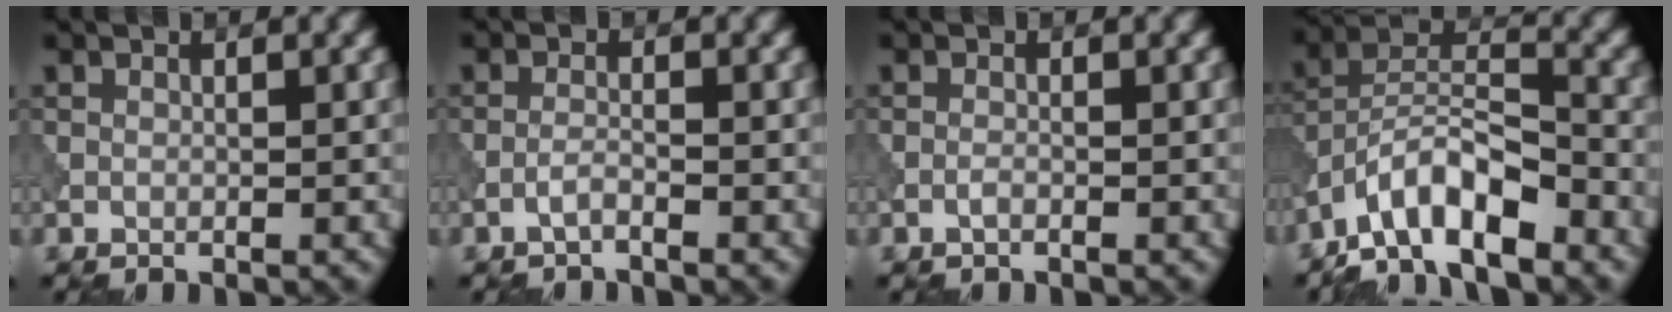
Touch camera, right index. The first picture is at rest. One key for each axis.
{"total": 1.2, "fx": -0.9, "fy": 0.1, "fz": 0.7, "tx": -0.014, "ty": 0.005, "tz": -0.022}
{"total": 0.6, "fx": -0.4, "fy": 0.1, "fz": 0.4, "tx": -0.011, "ty": 0.000, "tz": -0.011}
{"total": 8.3, "fx": -5.8, "fy": 2.9, "fz": 5.2, "tx": -0.081, "ty": 0.012, "tz": -0.118}